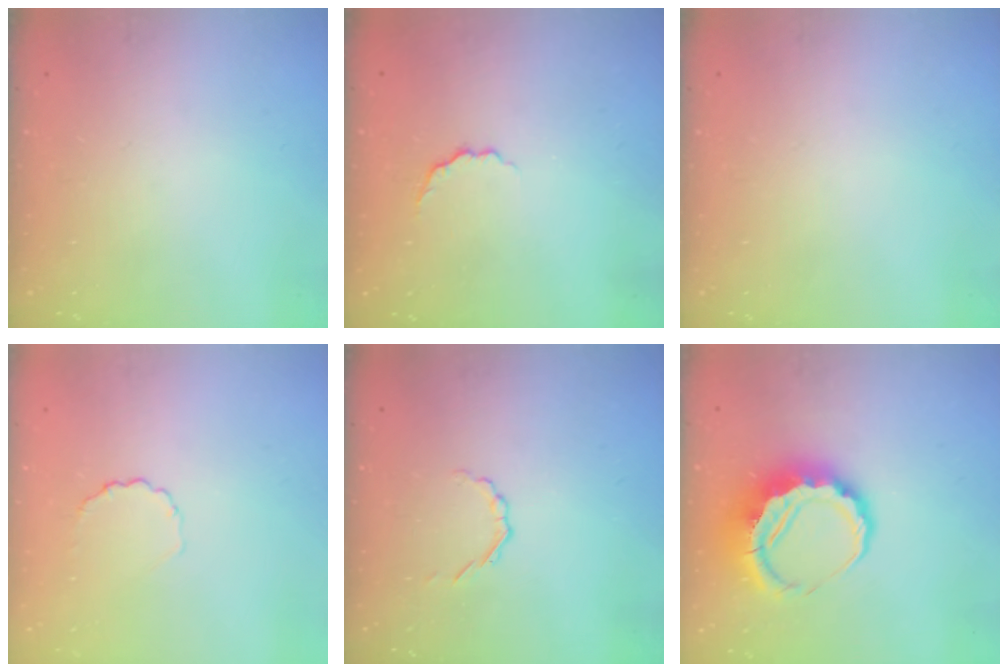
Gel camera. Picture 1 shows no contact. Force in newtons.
{"total": 3.2, "press": 3.1, "slide": 0.9}
{"total": 0.0}
{"total": 2.7, "press": 2.5, "slide": 1.0}
{"total": 1.7, "press": 1.6, "slide": 0.6}
{"total": 9.2, "press": 9.0, "slide": 1.9}